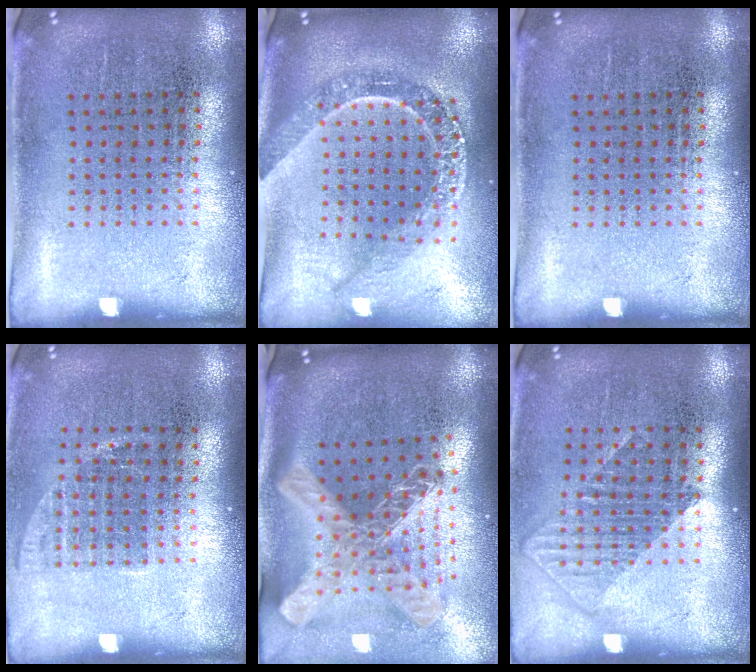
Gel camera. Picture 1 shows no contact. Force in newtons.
{"total": 2.4, "press": 2.0, "slide": 1.3}
{"total": 0.0}
{"total": 1.1, "press": 0.9, "slide": 0.6}
{"total": 2.9, "press": 2.1, "slide": 2.1}
{"total": 1.2, "press": 1.0, "slide": 0.7}